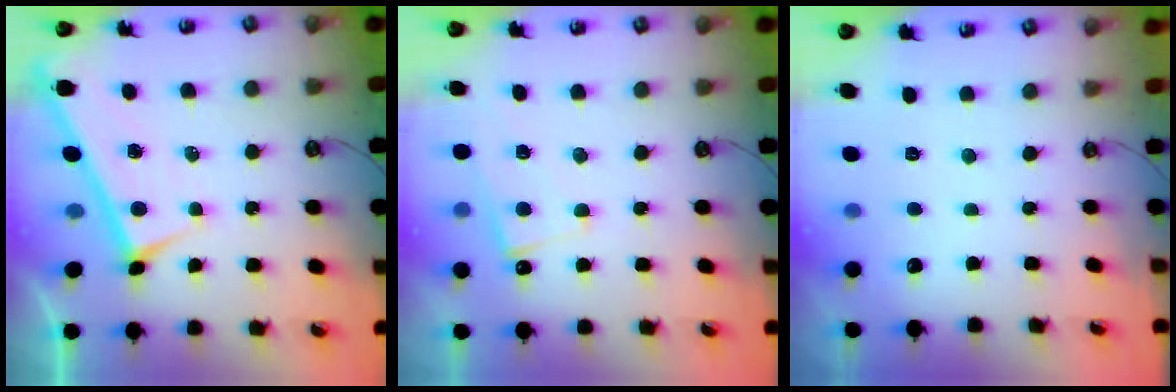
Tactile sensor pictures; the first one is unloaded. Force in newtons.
{"total": 1.6, "press": 1.5, "slide": 0.4}
{"total": 0.0}